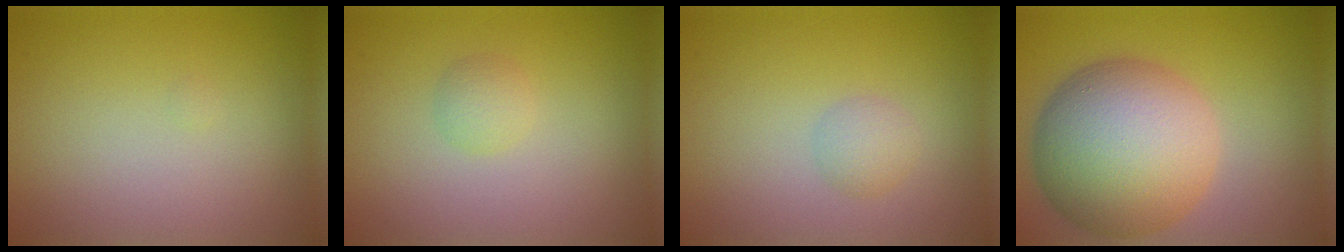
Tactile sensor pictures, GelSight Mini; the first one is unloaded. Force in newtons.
{"total": 1.2, "press": 1.2, "slide": 0.1}
{"total": 1.4, "press": 1.4, "slide": 0.1}
{"total": 11.7, "press": 11.7, "slide": 0.3}